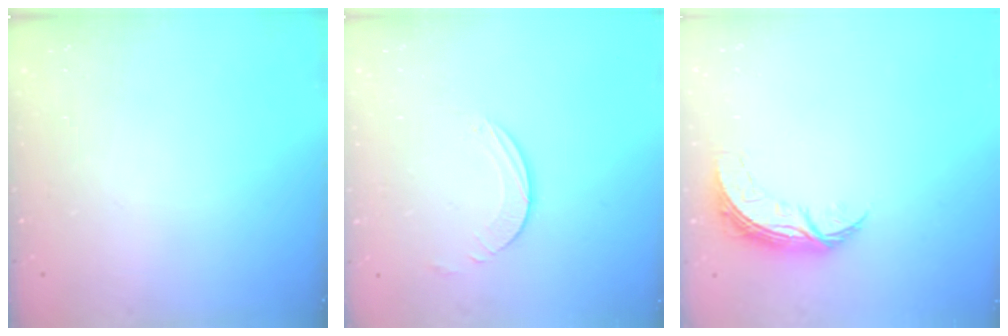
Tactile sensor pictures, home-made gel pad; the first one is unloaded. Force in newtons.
{"total": 1.9, "press": 1.9, "slide": 0.1}
{"total": 7.2, "press": 7.2, "slide": 0.2}